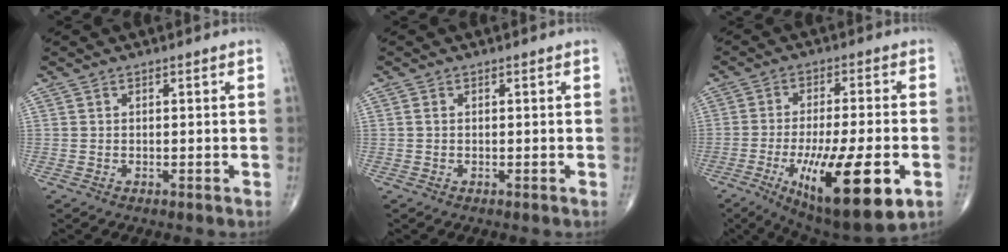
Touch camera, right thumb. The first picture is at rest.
{"total": 0.0}
{"total": 20.3, "force": [-7.0, 5.7, 18.2], "torque": [-0.288, -0.007, -0.095]}